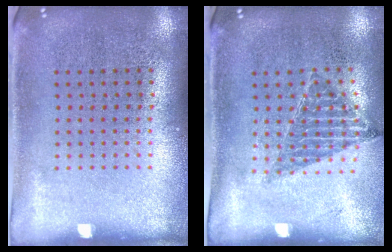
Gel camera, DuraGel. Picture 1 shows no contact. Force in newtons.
{"total": 0.9, "press": 0.9, "slide": 0.1}